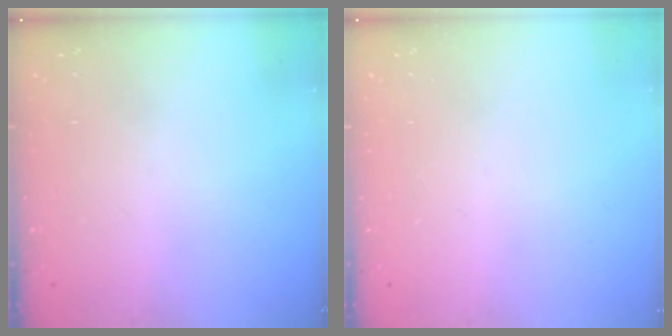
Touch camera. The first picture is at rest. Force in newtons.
{"total": 0.0}